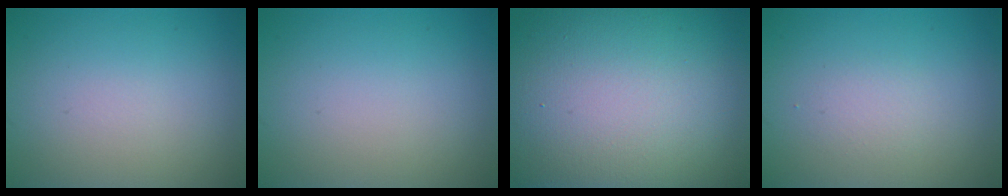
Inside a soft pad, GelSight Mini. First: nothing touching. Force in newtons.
{"total": 0.0}
{"total": 22.8, "press": 22.7, "slide": 1.1}
{"total": 1.2, "press": 1.2, "slide": 0.0}